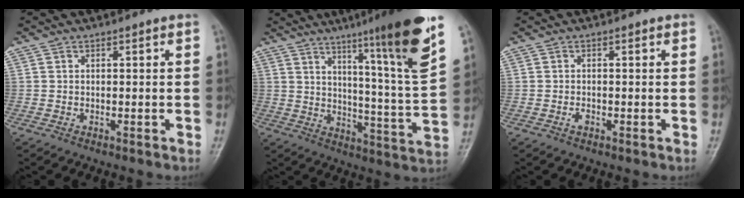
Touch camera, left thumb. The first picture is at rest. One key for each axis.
{"total": 19.6, "fx": 11.9, "fy": 0.4, "fz": 15.6, "tx": -0.207, "ty": -0.064, "tz": 0.171}
{"total": 1.0, "fx": -0.5, "fy": 0.7, "fz": 0.6, "tx": -0.008, "ty": 0.001, "tz": -0.010}